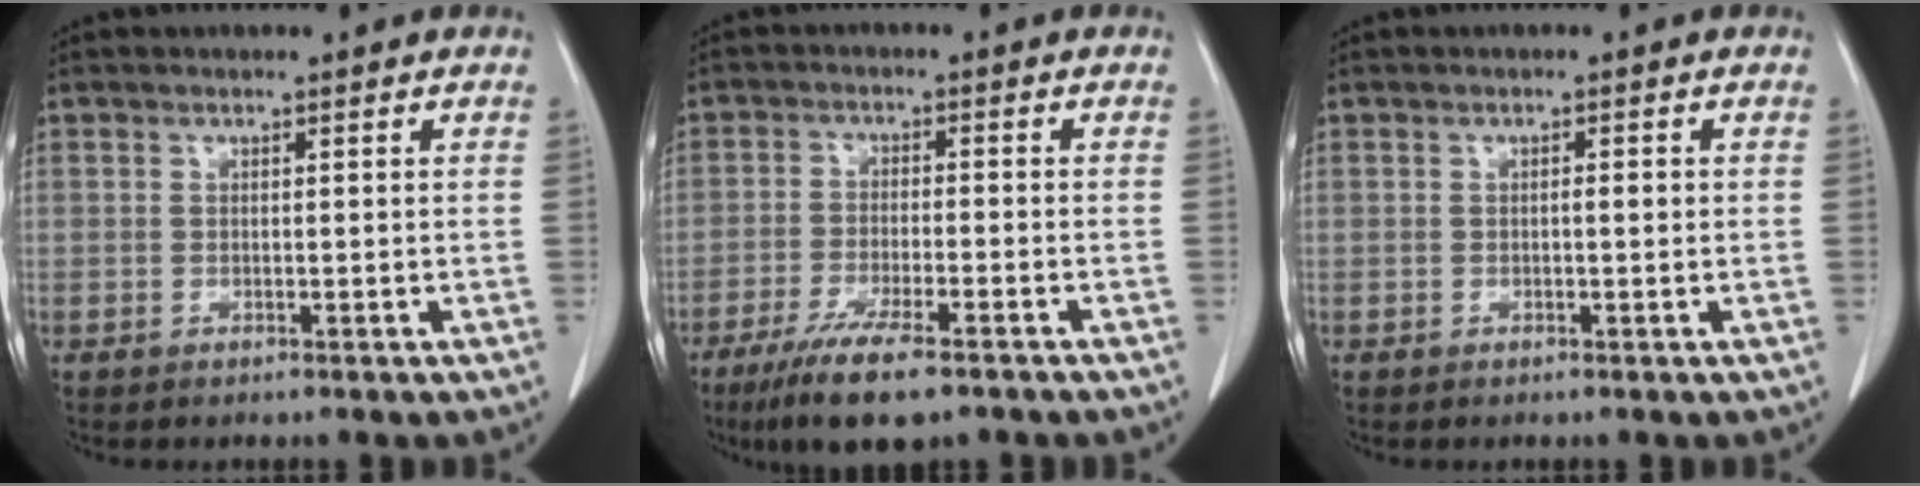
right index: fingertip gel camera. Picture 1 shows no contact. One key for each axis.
{"total": 9.8, "fx": -6.8, "fy": 1.5, "fz": 6.9, "tx": -0.117, "ty": -0.023, "tz": -0.109}
{"total": 0.9, "fx": -0.1, "fy": 0.2, "fz": 0.9, "tx": -0.012, "ty": 0.002, "tz": -0.002}